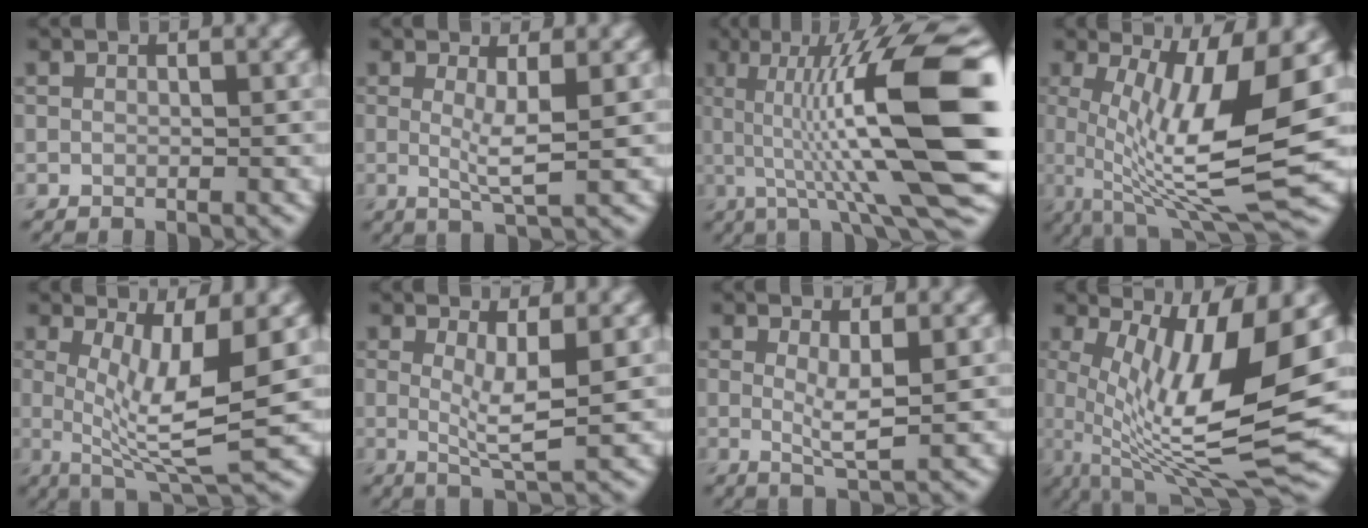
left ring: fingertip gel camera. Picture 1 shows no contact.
{"total": 2.8, "force": [0.1, 0.3, 2.8], "torque": [-0.058, -0.015, 0.006]}
{"total": 15.0, "force": [0.1, 2.8, 14.7], "torque": [-0.221, 0.018, 0.000]}
{"total": 11.2, "force": [-0.2, 2.7, 10.9], "torque": [-0.191, -0.014, 0.001]}
{"total": 7.3, "force": [0.3, 1.9, 7.1], "torque": [-0.127, -0.016, 0.013]}
{"total": 3.4, "force": [0.3, 0.6, 3.4], "torque": [-0.064, -0.016, 0.011]}
{"total": 2.5, "force": [0.3, 0.4, 2.5], "torque": [-0.051, -0.014, 0.010]}
{"total": 12.9, "force": [0.8, 3.4, 12.4], "torque": [-0.222, -0.019, 0.026]}